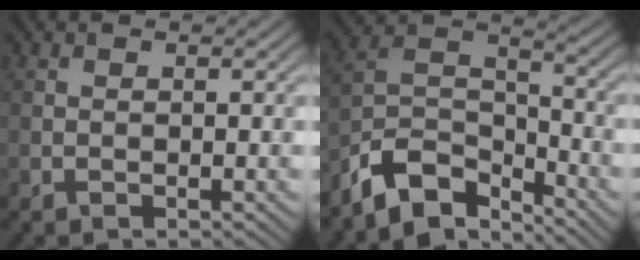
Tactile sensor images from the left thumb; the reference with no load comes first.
{"total": 9.6, "force": [-7.3, 4.0, 4.7], "torque": [-0.086, -0.002, -0.155]}